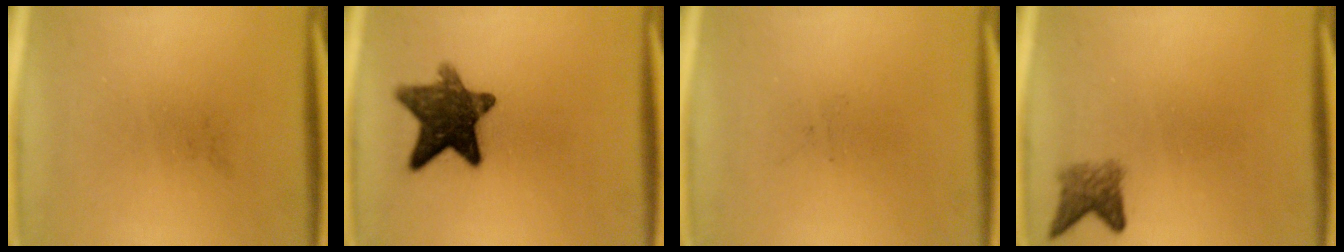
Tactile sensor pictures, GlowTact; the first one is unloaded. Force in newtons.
{"total": 11.5}
{"total": 0.0}
{"total": 2.8}